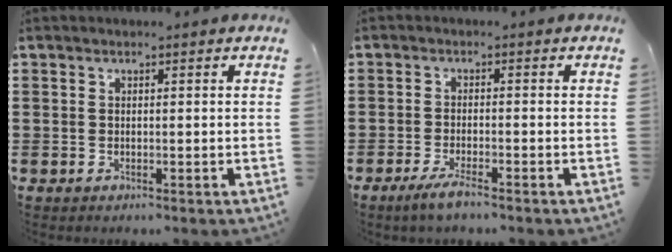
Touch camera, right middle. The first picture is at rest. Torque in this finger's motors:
{"motor_torque": [2.14, 0.00, 0.03, 0.08]}